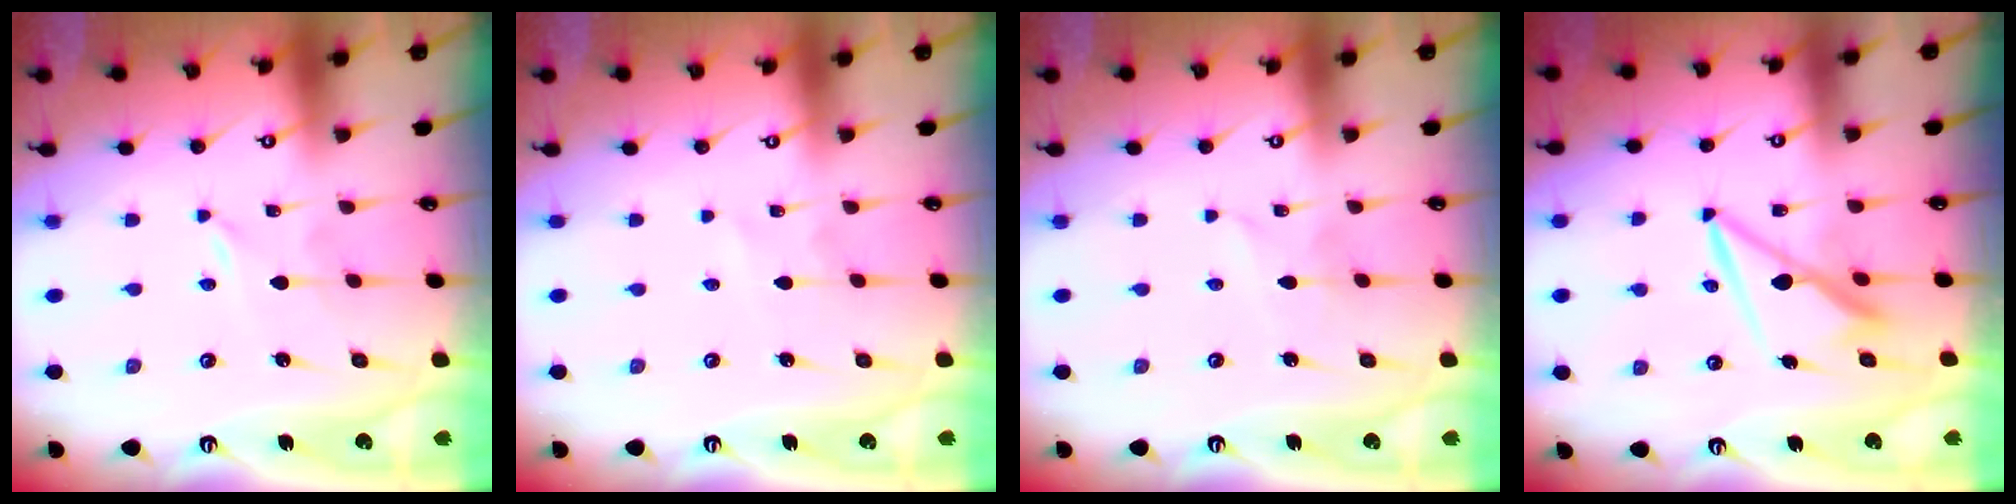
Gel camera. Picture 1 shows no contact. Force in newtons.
{"total": 1.3, "press": 1.3, "slide": 0.1}
{"total": 1.7, "press": 1.7, "slide": 0.2}
{"total": 7.6, "press": 7.5, "slide": 1.1}